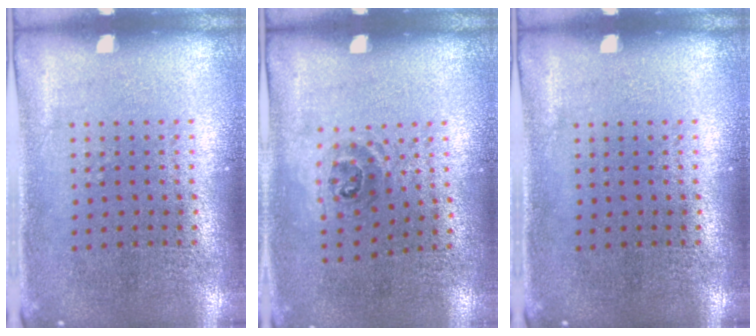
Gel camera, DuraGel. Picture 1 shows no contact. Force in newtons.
{"total": 1.0, "press": 0.7, "slide": 0.7}
{"total": 0.0}